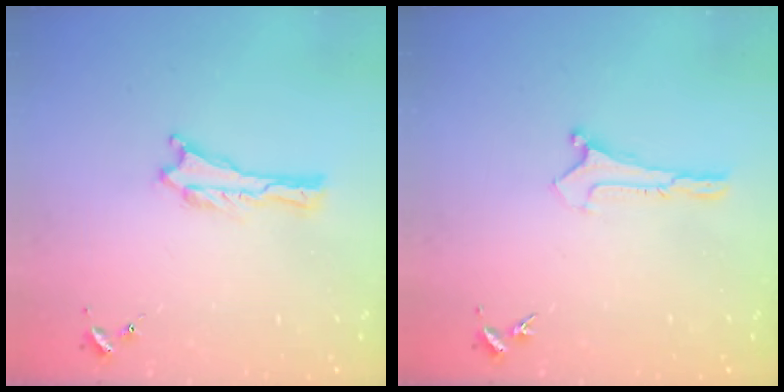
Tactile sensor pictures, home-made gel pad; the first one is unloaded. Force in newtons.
{"total": 0.0}